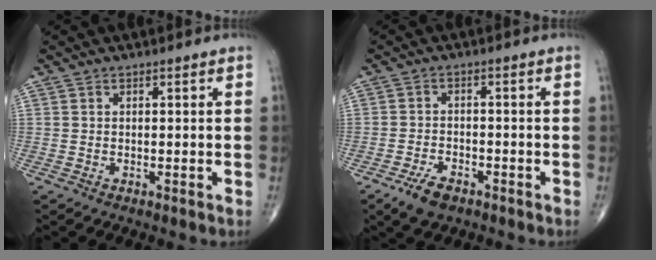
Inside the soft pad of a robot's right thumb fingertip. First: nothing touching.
{"total": 4.9, "force": [-3.2, 2.5, 2.8], "torque": [-0.052, 0.011, -0.054]}